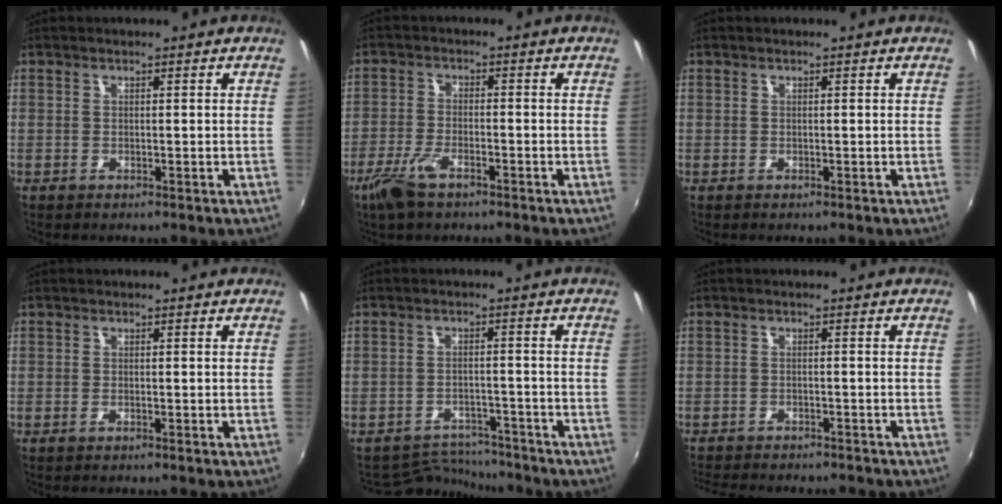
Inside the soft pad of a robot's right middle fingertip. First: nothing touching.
{"total": 6.4, "force": [-4.3, 2.3, 4.2], "torque": [-0.105, -0.011, -0.084]}
{"total": 0.0}
{"total": 0.7, "force": [-0.5, -0.1, 0.5], "torque": [-0.008, -0.001, -0.011]}
{"total": 5.8, "force": [-5.6, 1.2, -1.1], "torque": [0.005, 0.006, -0.089]}
{"total": 9.1, "force": [-8.2, 1.9, 3.3], "torque": [-0.082, -0.018, -0.123]}